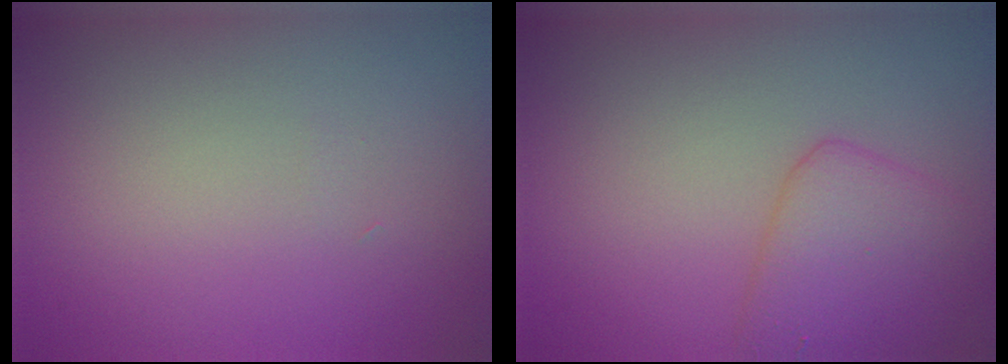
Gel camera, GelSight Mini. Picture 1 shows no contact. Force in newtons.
{"total": 3.7, "press": 3.7, "slide": 0.1}